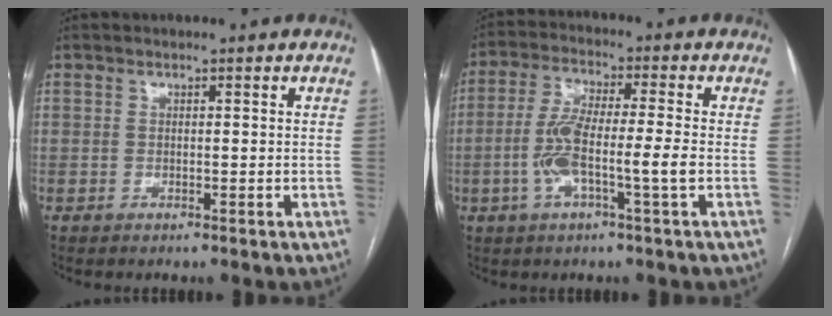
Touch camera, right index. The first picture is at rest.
{"total": 8.7, "force": [-2.0, 0.4, 8.4], "torque": [-0.174, 0.010, -0.043]}